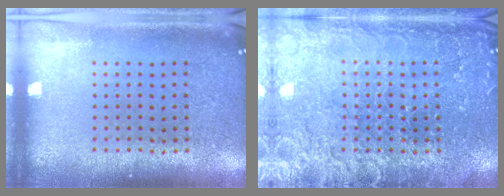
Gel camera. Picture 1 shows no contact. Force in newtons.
{"total": 3.7, "press": 3.7, "slide": 0.5}